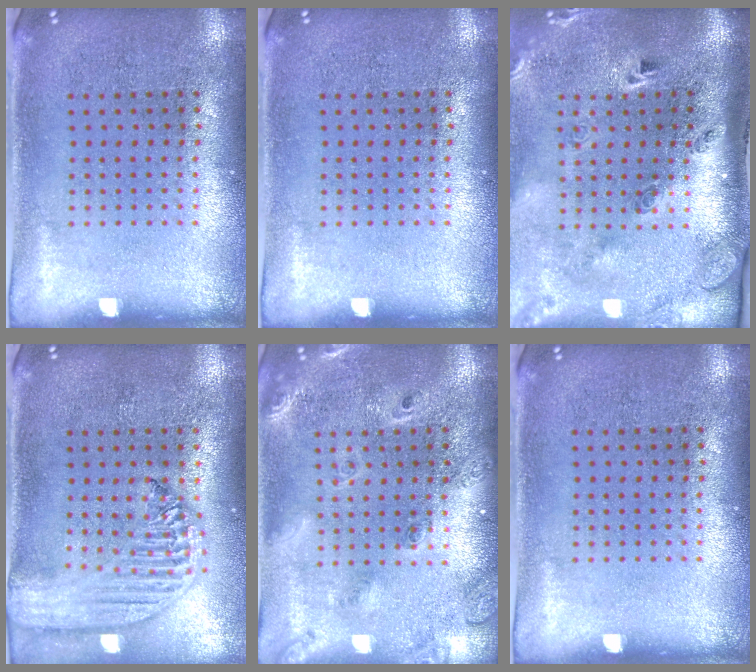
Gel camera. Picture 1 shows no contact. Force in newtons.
{"total": 0.0}
{"total": 3.0, "press": 1.9, "slide": 2.2}
{"total": 2.5, "press": 2.1, "slide": 1.4}
{"total": 2.0, "press": 1.7, "slide": 1.0}
{"total": 0.0}